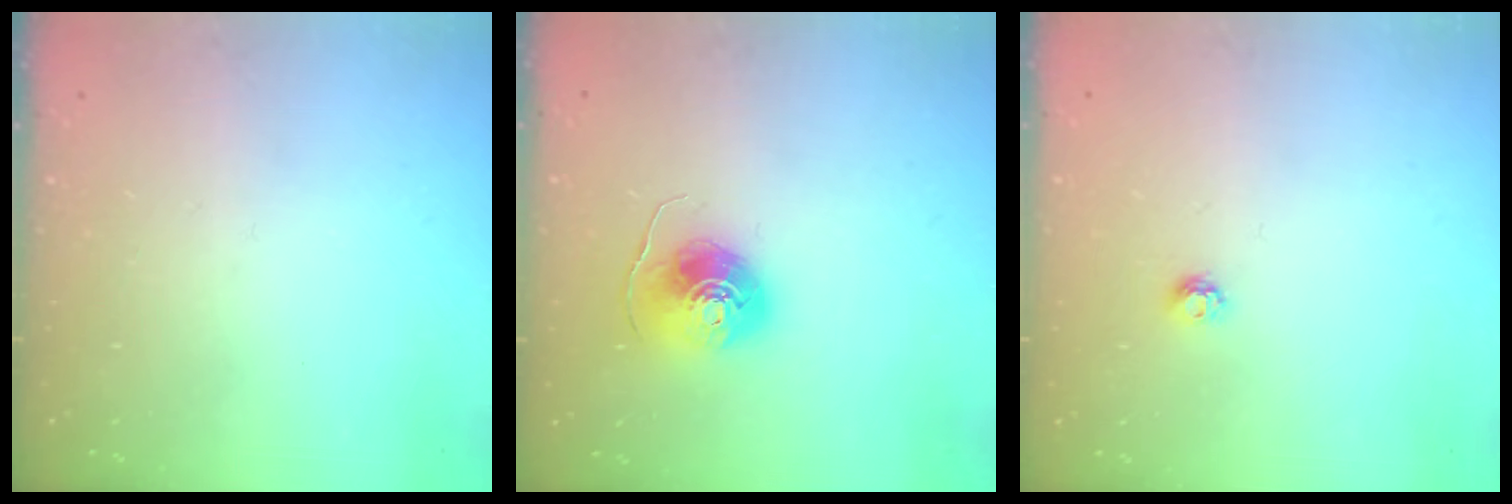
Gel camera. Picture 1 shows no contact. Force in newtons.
{"total": 8.7, "press": 8.7, "slide": 0.5}
{"total": 4.2, "press": 4.1, "slide": 0.4}